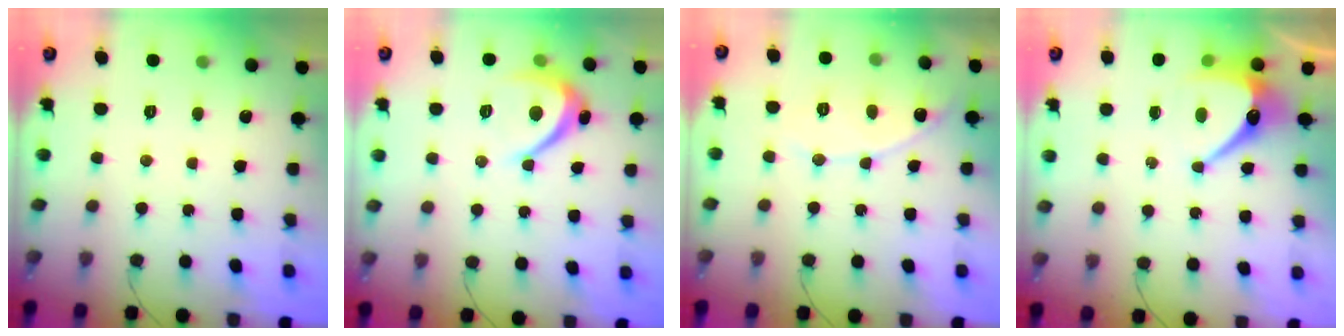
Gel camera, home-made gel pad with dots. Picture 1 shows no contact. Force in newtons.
{"total": 6.9, "press": 6.9, "slide": 0.7}
{"total": 8.7, "press": 8.6, "slide": 0.7}
{"total": 9.2, "press": 9.2, "slide": 0.3}